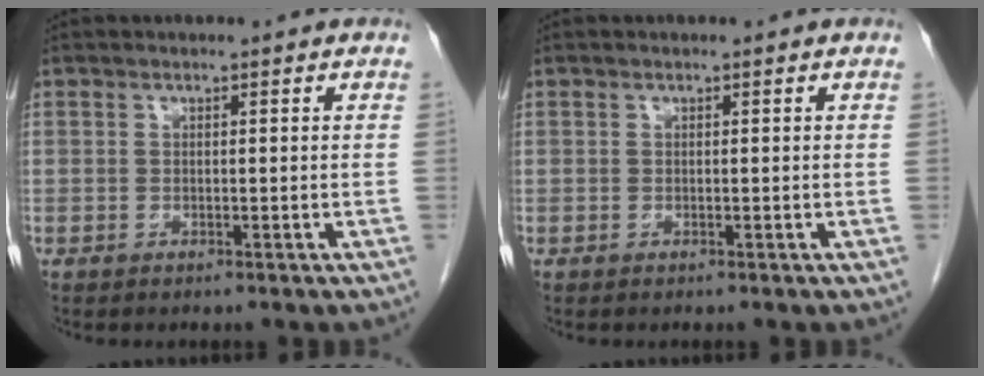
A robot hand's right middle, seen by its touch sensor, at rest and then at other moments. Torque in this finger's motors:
{"motor_torque": [-0.31, -0.15, -0.03, -0.01]}